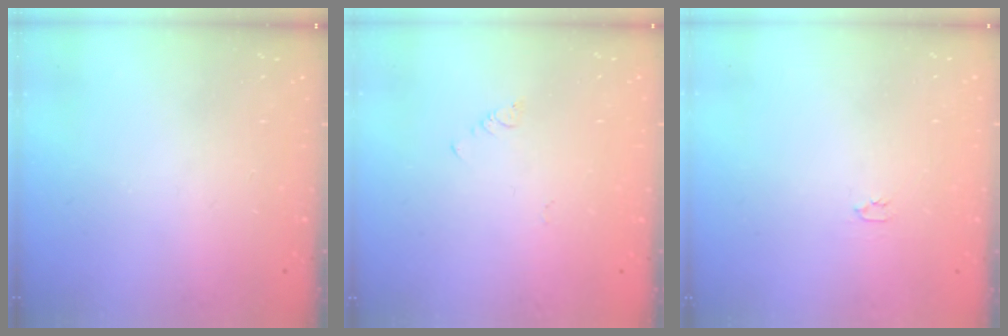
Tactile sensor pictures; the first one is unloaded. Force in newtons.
{"total": 1.9, "press": 1.9, "slide": 0.4}
{"total": 2.0, "press": 2.0, "slide": 0.3}